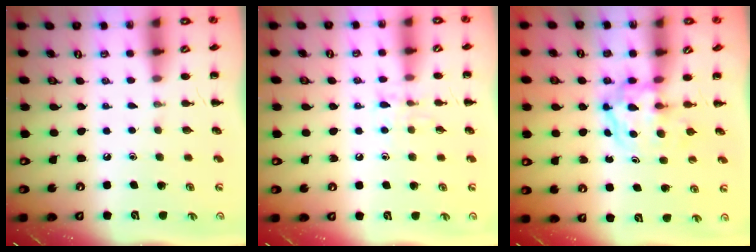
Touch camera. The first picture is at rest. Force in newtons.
{"total": 6.2, "press": 6.1, "slide": 0.8}
{"total": 3.9, "press": 3.9, "slide": 0.5}